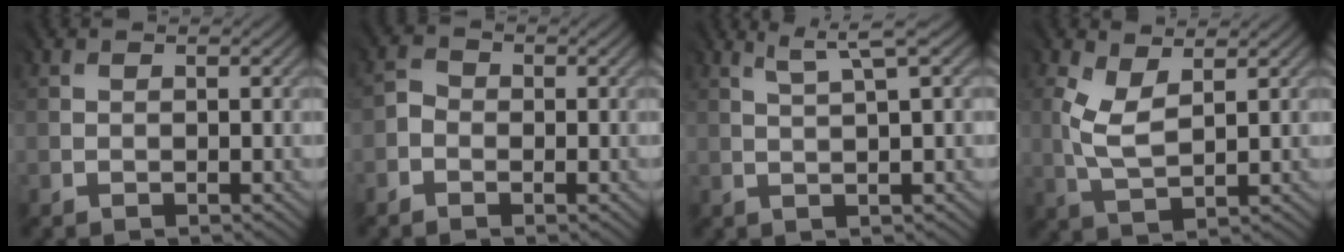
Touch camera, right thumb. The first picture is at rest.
{"total": 1.6, "force": [-1.2, 1.0, 0.0], "torque": [-0.002, 0.000, -0.030]}
{"total": 3.0, "force": [1.5, -0.4, 2.6], "torque": [-0.046, 0.008, 0.034]}
{"total": 4.4, "force": [1.6, 1.8, 3.7], "torque": [-0.099, -0.001, 0.037]}